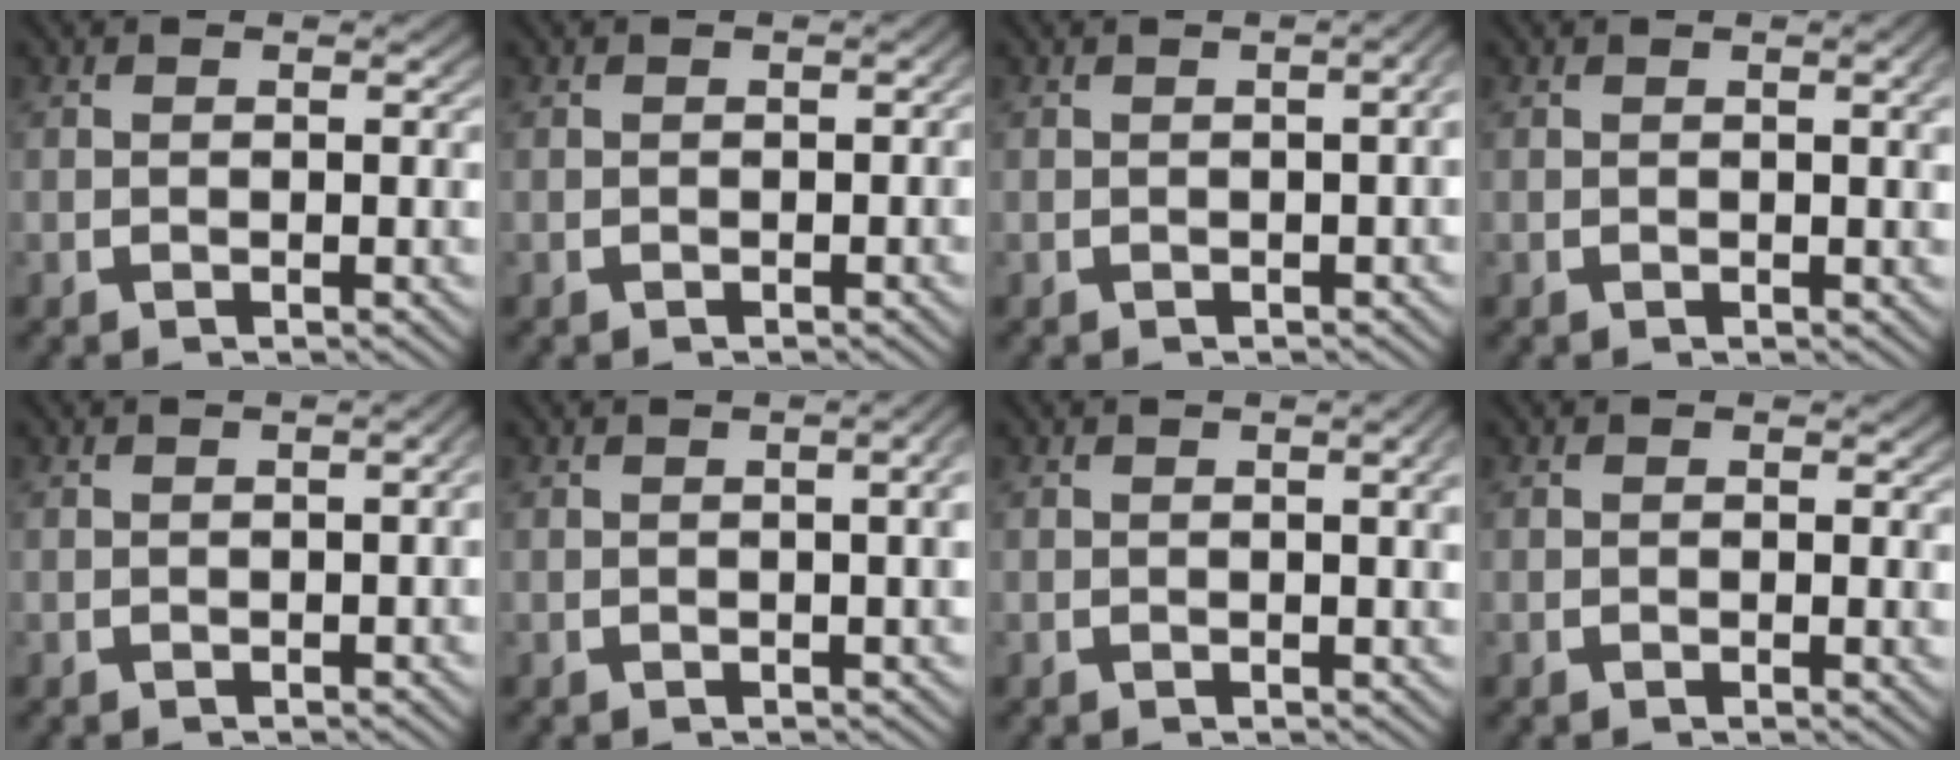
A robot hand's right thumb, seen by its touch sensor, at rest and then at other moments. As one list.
[{"total": 0.6, "force": [-0.3, 0.4, 0.3], "torque": [-0.003, -0.004, -0.006]}, {"total": 2.1, "force": [-0.2, 0.6, 2.0], "torque": [-0.024, 0.010, -0.003]}, {"total": 1.0, "force": [0.2, 0.1, 1.0], "torque": [-0.013, 0.001, 0.006]}, {"total": 1.0, "force": [-0.4, 0.2, 0.8], "torque": [-0.013, 0.002, -0.005]}, {"total": 2.5, "force": [0.1, 0.6, 2.4], "torque": [-0.024, 0.011, 0.000]}, {"total": 1.5, "force": [0.2, 0.2, 1.5], "torque": [-0.017, 0.003, 0.005]}, {"total": 0.5, "force": [0.3, 0.4, 0.2], "torque": [-0.003, -0.005, 0.005]}]